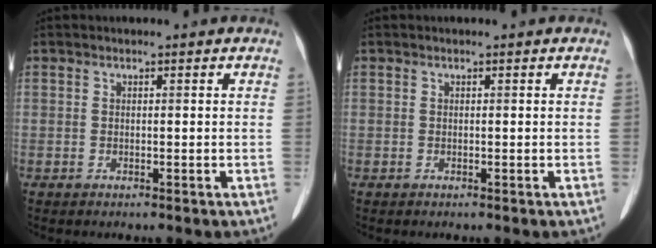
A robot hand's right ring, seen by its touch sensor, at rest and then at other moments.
{"total": 0.0}